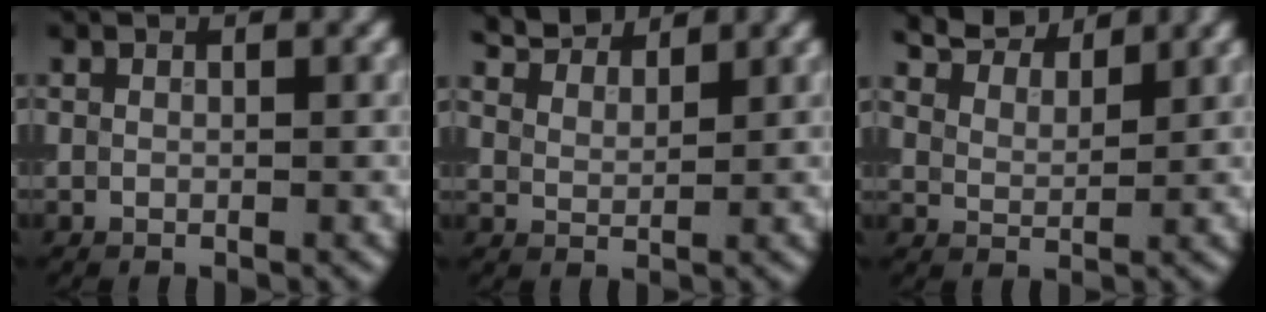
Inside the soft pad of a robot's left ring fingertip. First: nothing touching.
{"total": 4.2, "force": [3.9, 1.0, 1.2], "torque": [-0.030, 0.006, 0.073]}
{"total": 6.8, "force": [6.1, 1.9, 2.4], "torque": [-0.052, 0.012, 0.095]}